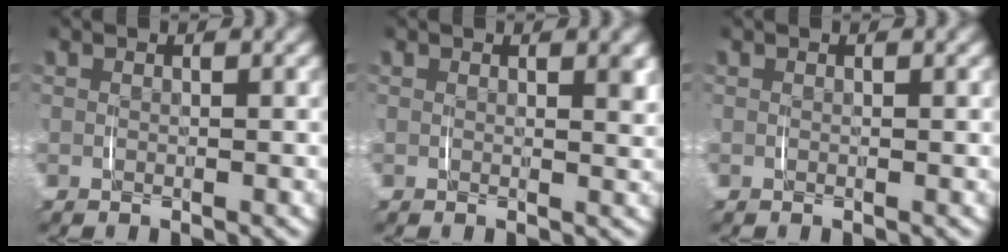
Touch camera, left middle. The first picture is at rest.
{"total": 0.9, "force": [0.5, 0.0, 0.7], "torque": [-0.004, -0.004, 0.008]}
{"total": 0.0}